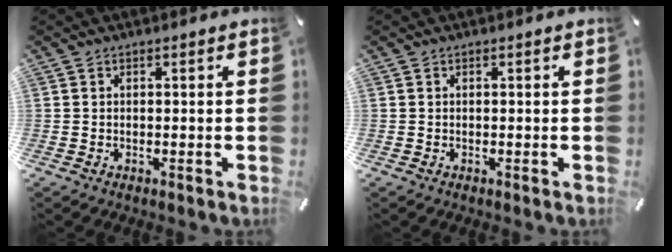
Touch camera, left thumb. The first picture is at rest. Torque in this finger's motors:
{"motor_torque": [0.00, 0.00, 0.00, 0.00, 0.00]}